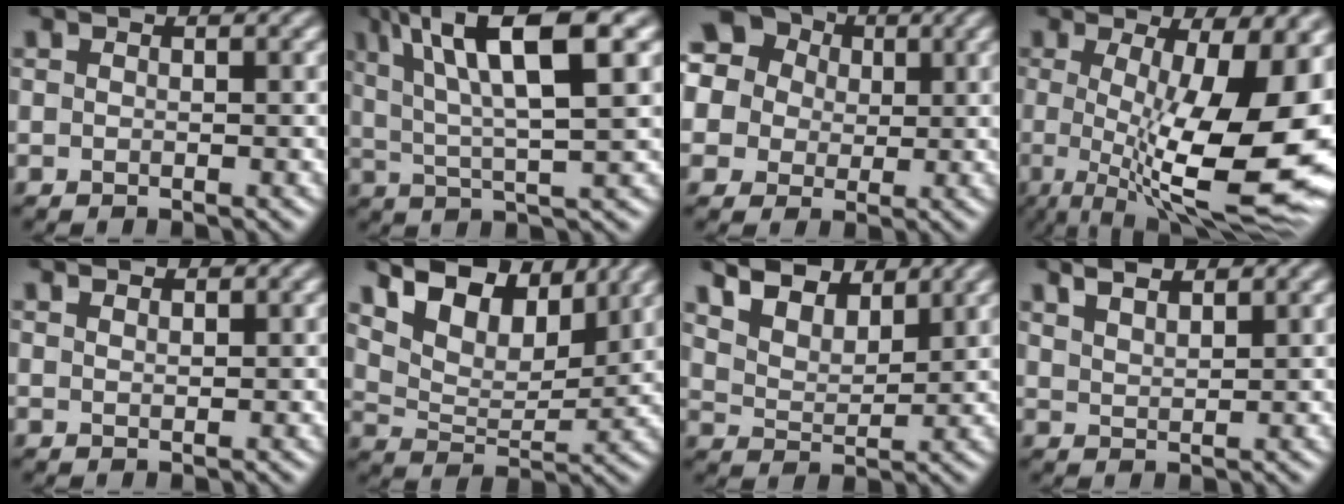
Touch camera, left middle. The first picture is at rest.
{"total": 10.5, "force": [4.6, 2.5, 9.1], "torque": [-0.148, 0.018, 0.077]}
{"total": 14.3, "force": [5.4, 12.0, 5.7], "torque": [-0.150, 0.049, 0.068]}
{"total": 15.0, "force": [-0.4, 4.7, 14.2], "torque": [-0.185, -0.002, -0.001]}
{"total": 0.9, "force": [0.9, 0.1, -0.2], "torque": [0.000, 0.000, 0.016]}
{"total": 9.8, "force": [7.3, 4.2, 5.0], "torque": [-0.106, 0.009, 0.117]}
{"total": 7.4, "force": [6.1, 3.2, 2.9], "torque": [-0.080, 0.017, 0.098]}
{"total": 3.6, "force": [3.1, 1.0, 1.4], "torque": [-0.011, 0.023, 0.032]}